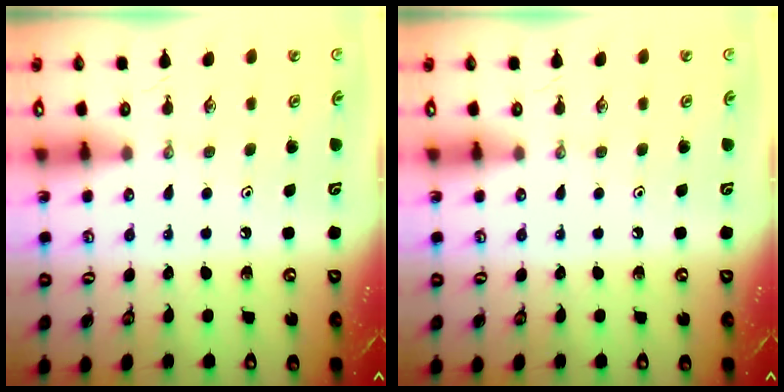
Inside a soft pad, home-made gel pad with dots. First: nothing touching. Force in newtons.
{"total": 0.0}